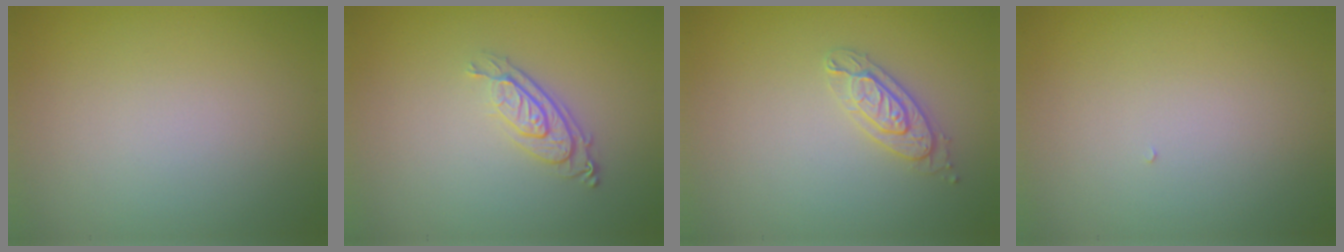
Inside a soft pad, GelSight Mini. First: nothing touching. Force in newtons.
{"total": 2.9, "press": 2.0, "slide": 2.0}
{"total": 2.2, "press": 2.2, "slide": 0.3}
{"total": 0.0}